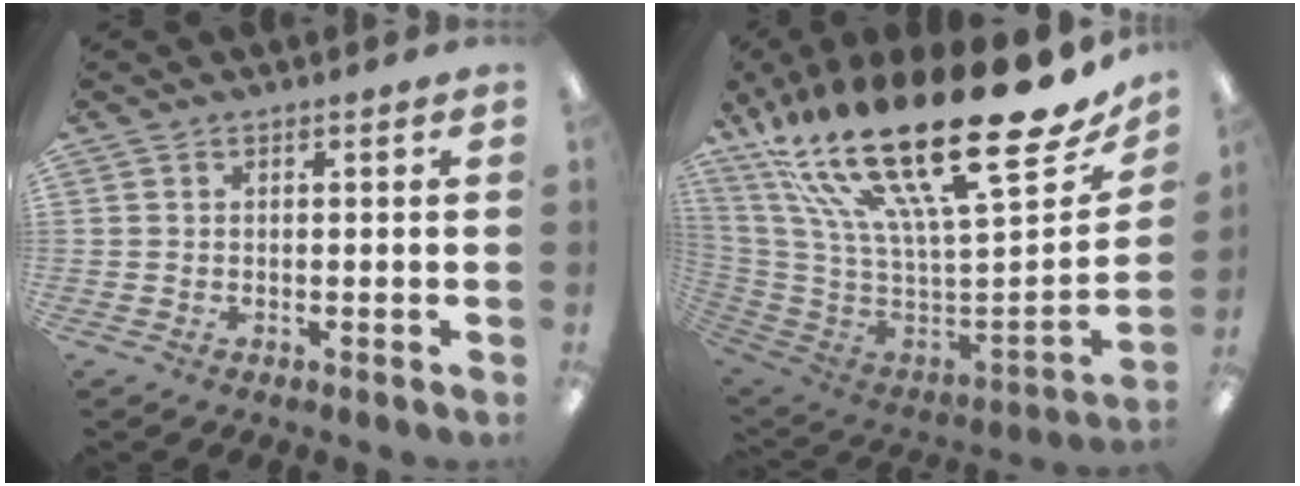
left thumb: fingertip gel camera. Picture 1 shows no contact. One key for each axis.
{"total": 31.6, "fx": 19.5, "fy": 9.7, "fz": 22.9, "tx": -0.381, "ty": -0.170, "tz": 0.347}